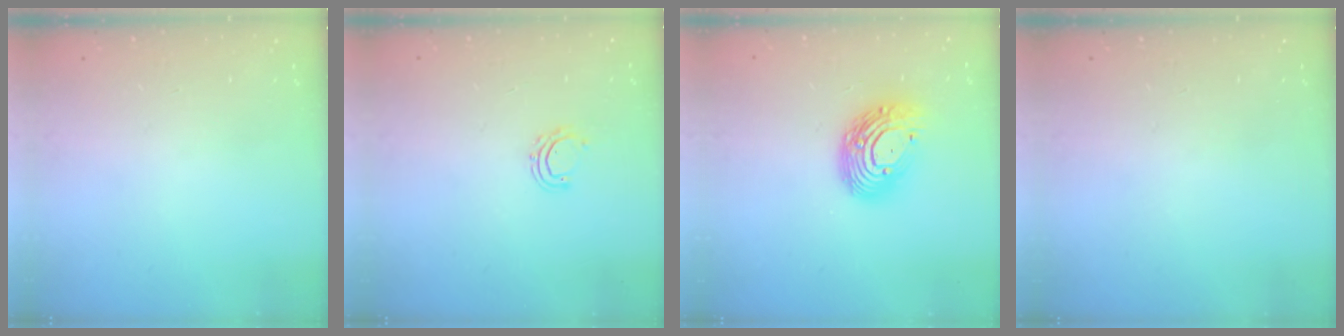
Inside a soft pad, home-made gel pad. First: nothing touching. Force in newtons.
{"total": 5.0, "press": 4.8, "slide": 1.0}
{"total": 13.7, "press": 13.7, "slide": 0.9}
{"total": 0.0}